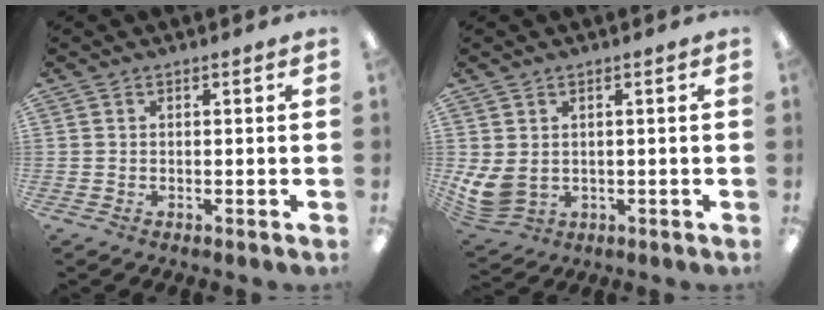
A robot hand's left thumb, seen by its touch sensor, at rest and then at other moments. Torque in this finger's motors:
{"motor_torque": [-0.02, 0.22, 0.13, -0.12, 0.07]}